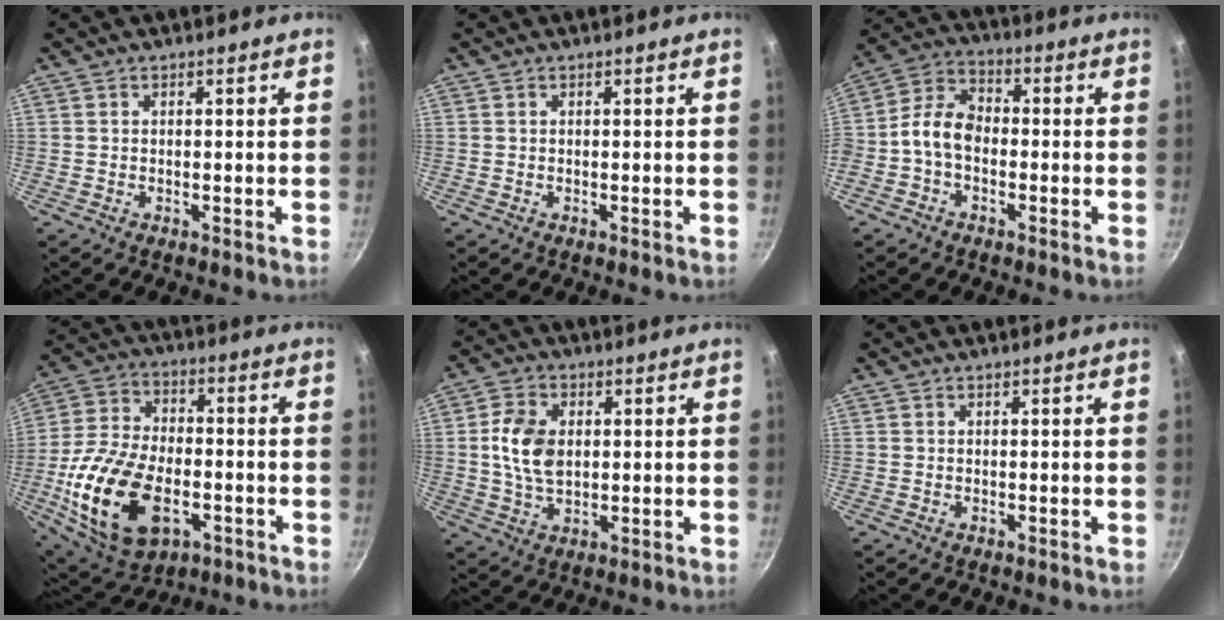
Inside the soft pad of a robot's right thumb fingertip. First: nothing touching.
{"total": 0.0}
{"total": 8.2, "force": [-1.8, 5.7, 5.7], "torque": [-0.098, 0.036, -0.052]}
{"total": 21.6, "force": [-6.3, 12.7, 16.2], "torque": [-0.313, 0.020, -0.105]}
{"total": 9.1, "force": [1.1, 6.0, 6.8], "torque": [-0.119, 0.002, 0.020]}
{"total": 0.0}